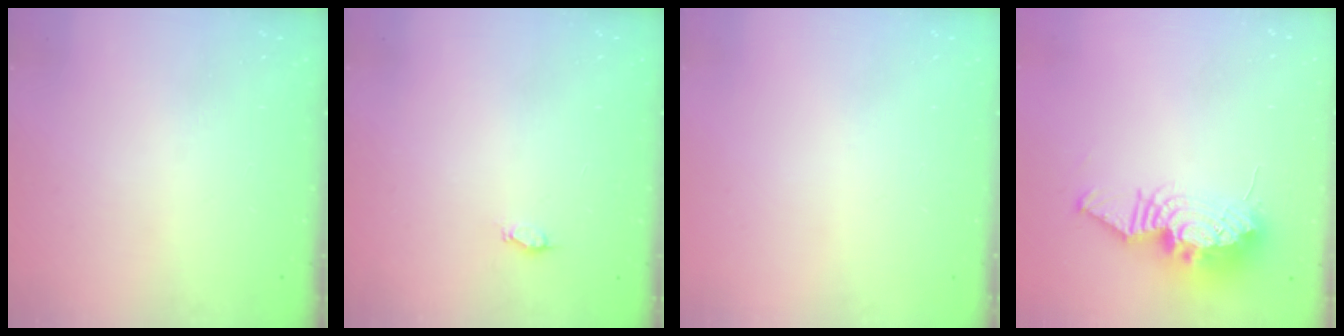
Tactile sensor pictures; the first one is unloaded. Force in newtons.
{"total": 1.8, "press": 1.8, "slide": 0.3}
{"total": 0.0}
{"total": 12.6, "press": 12.6, "slide": 1.1}